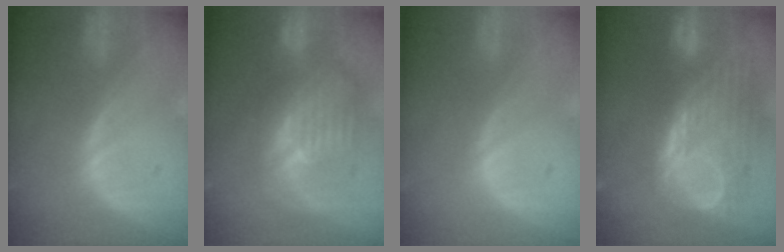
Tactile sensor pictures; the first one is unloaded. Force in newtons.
{"total": 10.6, "press": 9.5, "slide": 4.8}
{"total": 0.0}
{"total": 12.0, "press": 10.4, "slide": 6.0}